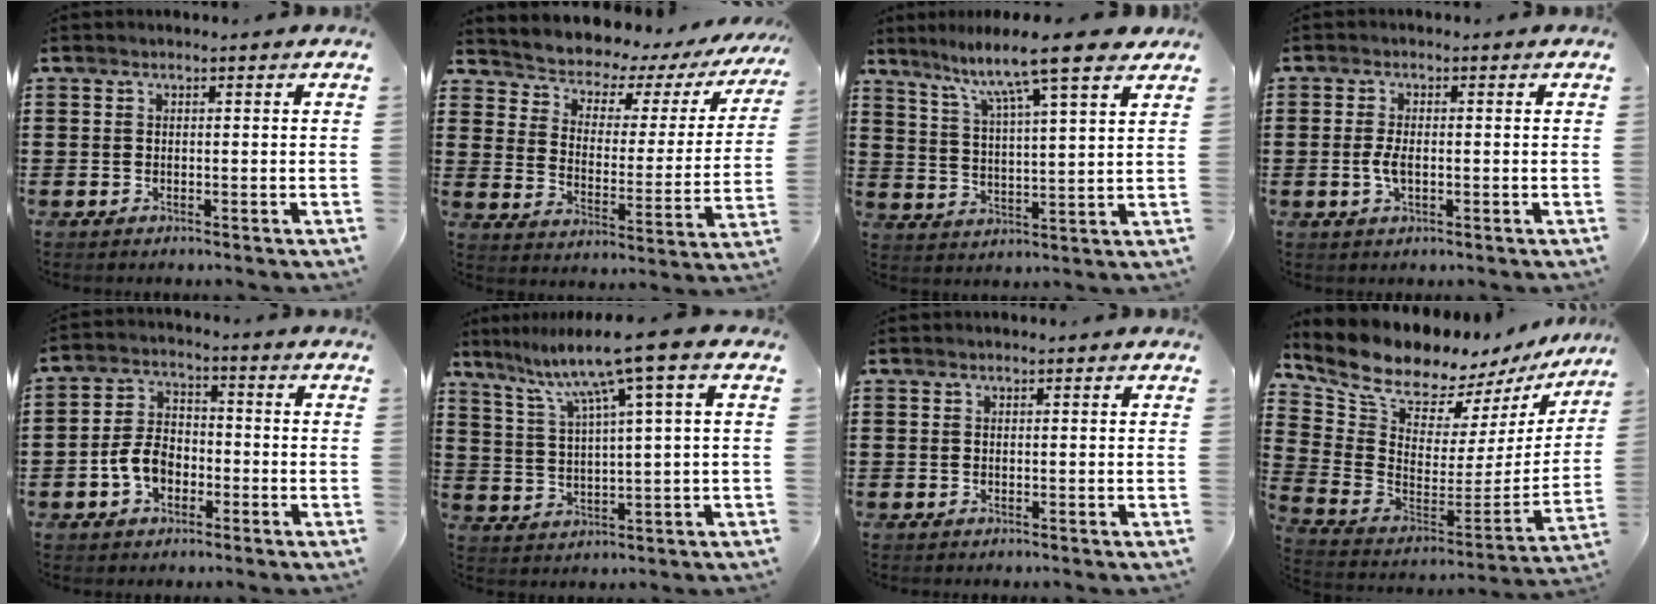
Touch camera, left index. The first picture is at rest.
{"total": 3.6, "force": [3.3, 1.3, 0.7], "torque": [-0.041, -0.038, 0.045]}
{"total": 8.8, "force": [7.2, 0.1, 5.2], "torque": [-0.108, -0.041, 0.115]}
{"total": 2.8, "force": [-0.4, 1.2, 2.5], "torque": [-0.062, -0.005, -0.011]}
{"total": 6.0, "force": [-2.3, 4.1, 3.7], "torque": [-0.095, 0.005, -0.051]}
{"total": 8.7, "force": [5.1, -0.6, 7.0], "torque": [-0.152, -0.022, 0.081]}
{"total": 0.0}
{"total": 9.9, "force": [8.7, 3.4, 3.2], "torque": [-0.112, -0.062, 0.157]}